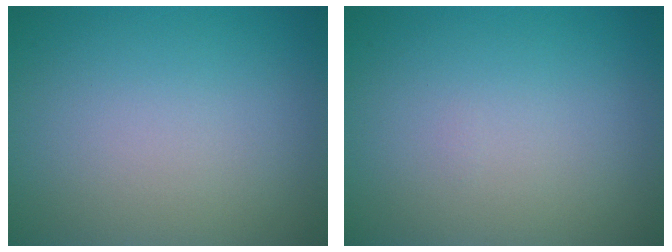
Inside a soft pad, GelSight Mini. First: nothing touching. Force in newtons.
{"total": 0.0}